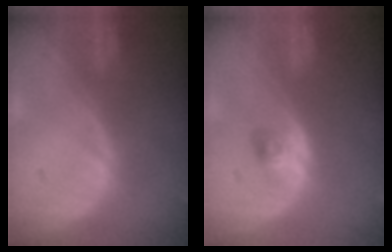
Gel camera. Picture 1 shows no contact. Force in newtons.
{"total": 2.6, "press": 2.4, "slide": 1.0}